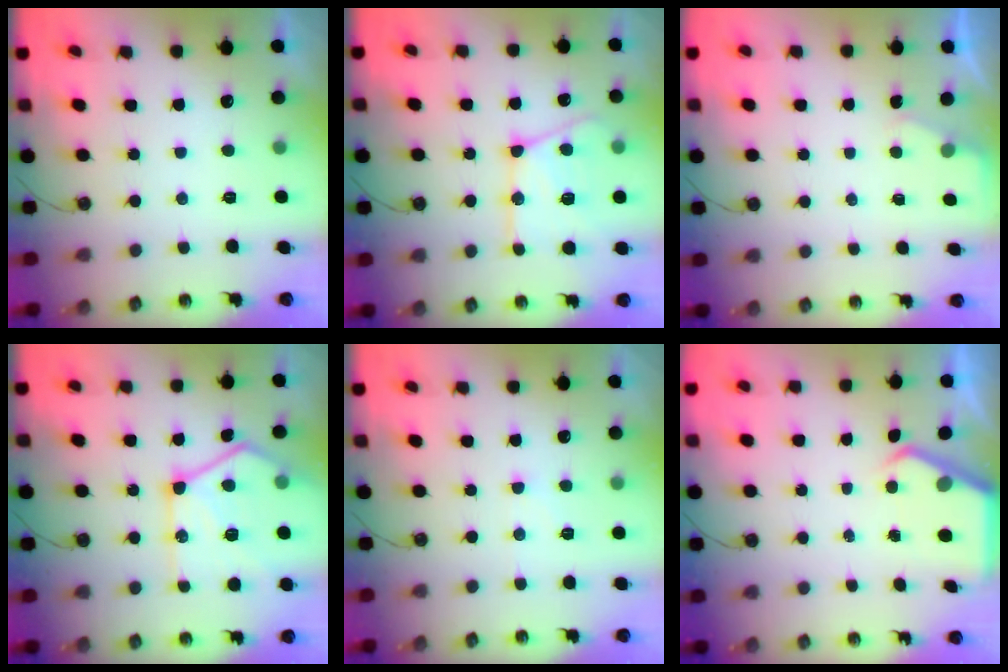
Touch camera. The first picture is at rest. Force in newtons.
{"total": 18.1, "press": 18.0, "slide": 1.7}
{"total": 1.8, "press": 1.8, "slide": 0.3}
{"total": 20.5, "press": 20.4, "slide": 1.7}
{"total": 4.7, "press": 4.7, "slide": 0.5}
{"total": 4.4, "press": 4.4, "slide": 0.3}